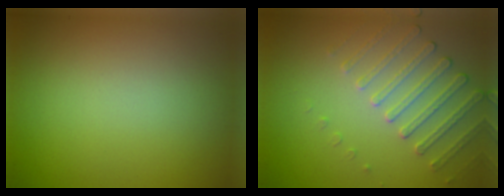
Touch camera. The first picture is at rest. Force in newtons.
{"total": 2.5, "press": 2.2, "slide": 1.3}